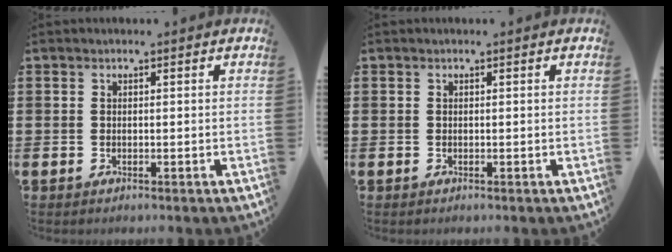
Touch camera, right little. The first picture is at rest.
{"total": 0.0}